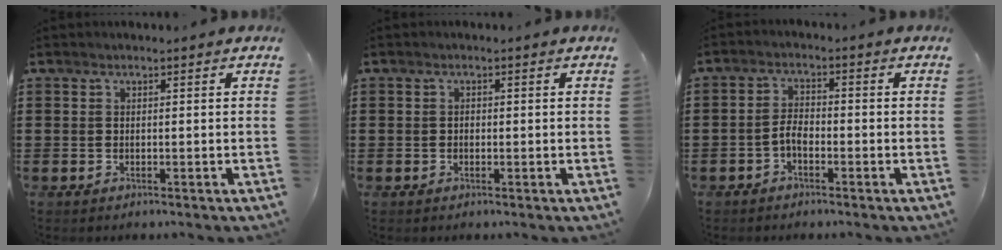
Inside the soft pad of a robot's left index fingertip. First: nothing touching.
{"total": 0.6, "force": [-0.2, 0.4, 0.4], "torque": [-0.010, 0.000, -0.004]}
{"total": 3.0, "force": [-1.6, 1.2, 2.2], "torque": [-0.054, 0.003, -0.037]}